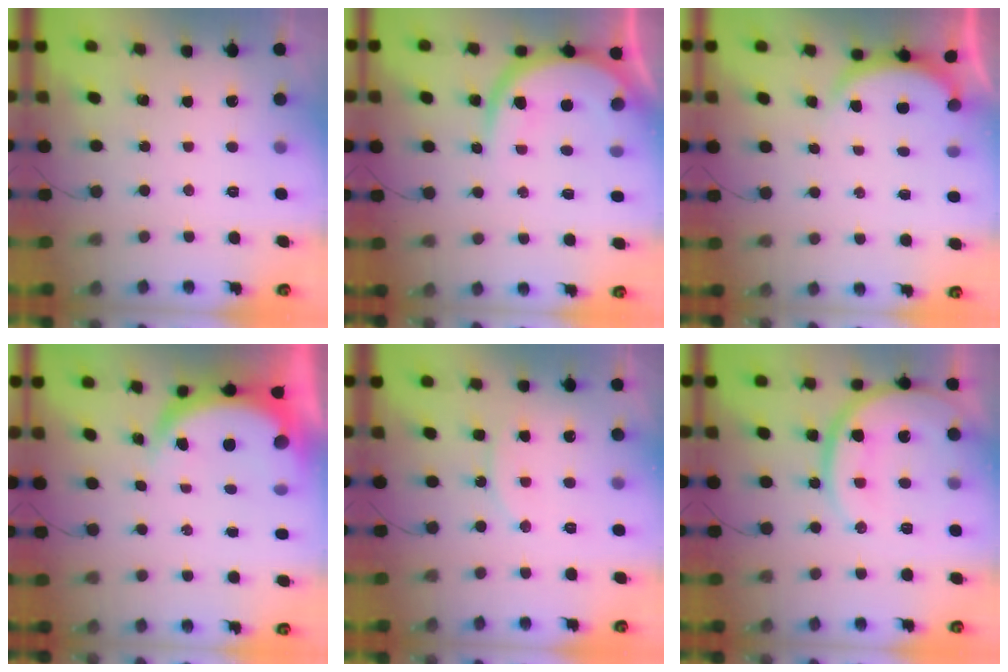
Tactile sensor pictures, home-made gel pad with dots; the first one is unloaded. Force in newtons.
{"total": 11.0, "press": 10.9, "slide": 1.2}
{"total": 2.8, "press": 2.8, "slide": 0.6}
{"total": 7.8, "press": 7.7, "slide": 1.1}
{"total": 10.4, "press": 10.4, "slide": 0.8}
{"total": 16.9, "press": 16.9, "slide": 1.3}